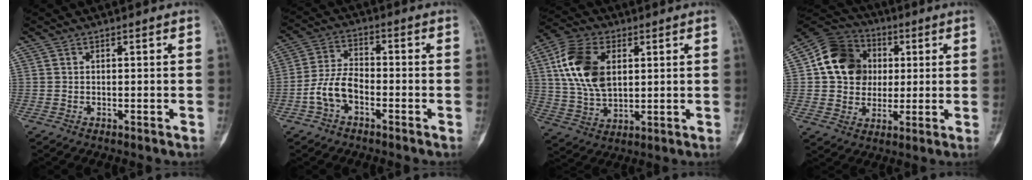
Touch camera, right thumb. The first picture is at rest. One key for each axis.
{"total": 7.1, "fx": -2.9, "fy": 4.1, "fz": 5.0, "tx": -0.097, "ty": 0.029, "tz": -0.064}
{"total": 14.5, "fx": 3.8, "fy": 9.1, "fz": 10.8, "tx": -0.203, "ty": -0.002, "tz": 0.074}
{"total": 14.8, "fx": 2.5, "fy": 12.6, "fz": 7.4, "tx": -0.104, "ty": 0.011, "tz": 0.040}